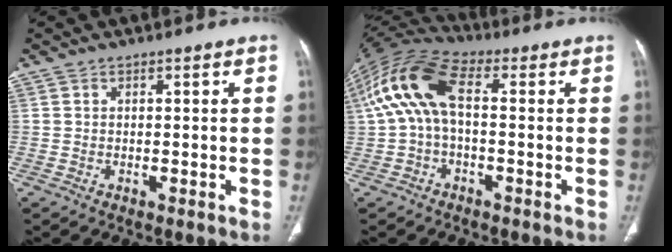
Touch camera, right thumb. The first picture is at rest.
{"total": 13.4, "force": [0.9, 6.8, 11.5], "torque": [-0.244, 0.042, 0.008]}